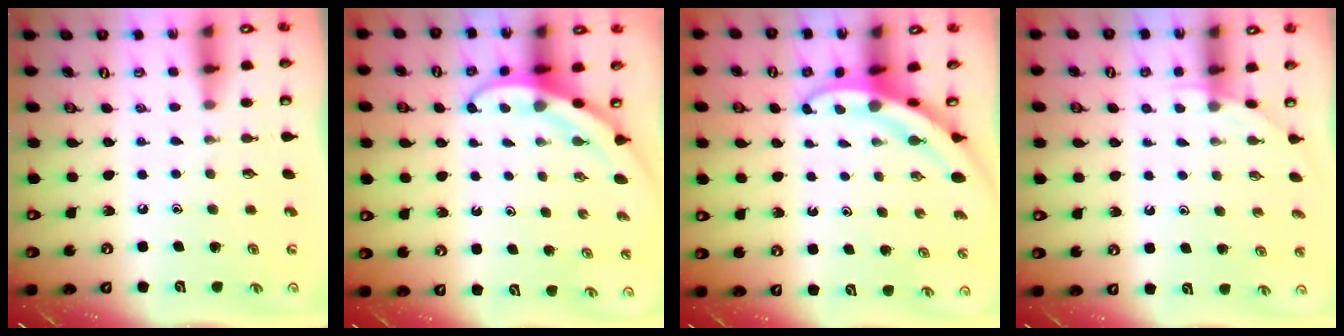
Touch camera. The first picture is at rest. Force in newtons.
{"total": 3.7, "press": 3.6, "slide": 0.4}
{"total": 3.3, "press": 3.3, "slide": 0.2}
{"total": 2.5, "press": 2.5, "slide": 0.2}